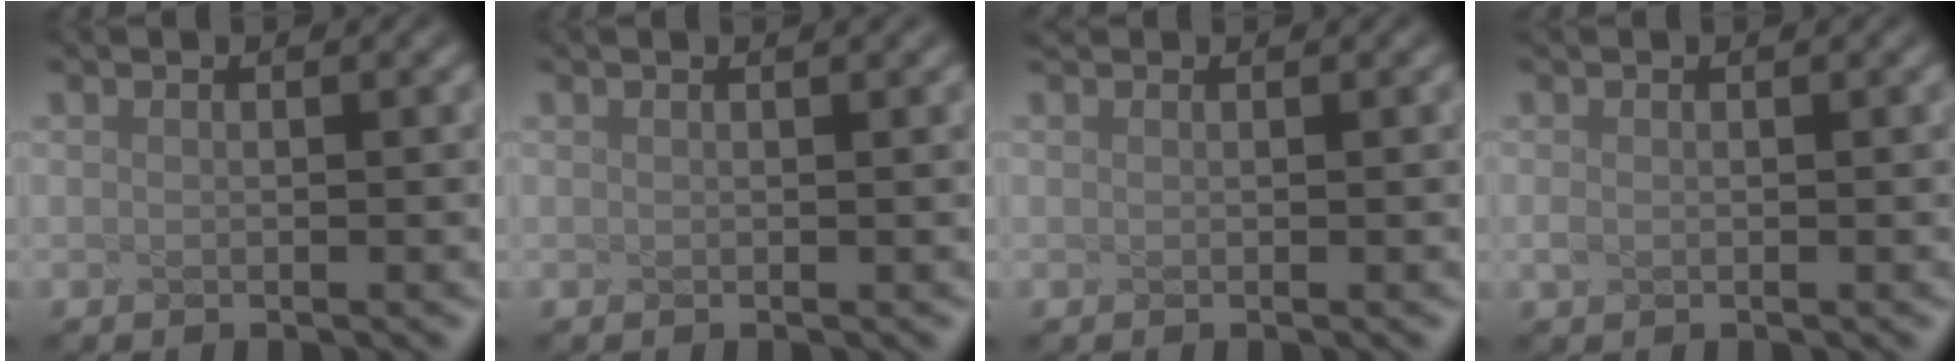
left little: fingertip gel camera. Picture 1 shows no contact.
{"total": 1.3, "force": [0.9, 0.5, 0.7], "torque": [-0.006, 0.017, 0.008]}
{"total": 0.6, "force": [0.6, 0.0, 0.0], "torque": [-0.004, 0.007, 0.009]}
{"total": 0.7, "force": [-0.4, -0.4, -0.3], "torque": [-0.012, -0.008, 0.007]}